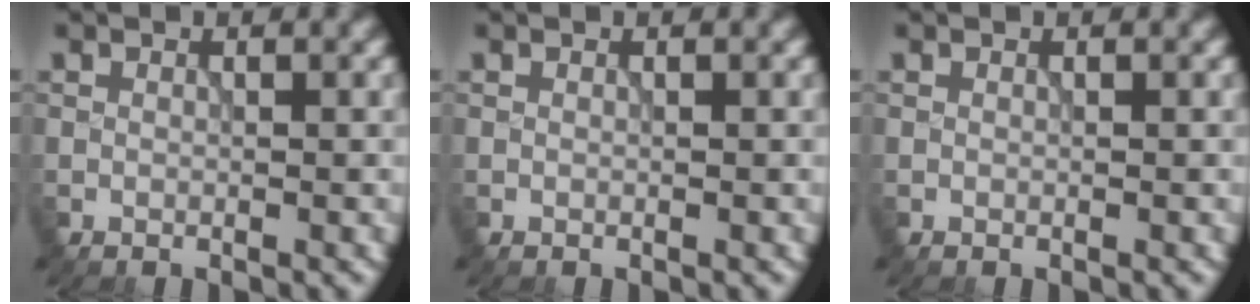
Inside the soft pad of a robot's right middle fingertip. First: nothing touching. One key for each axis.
{"total": 0.0}
{"total": 0.0}